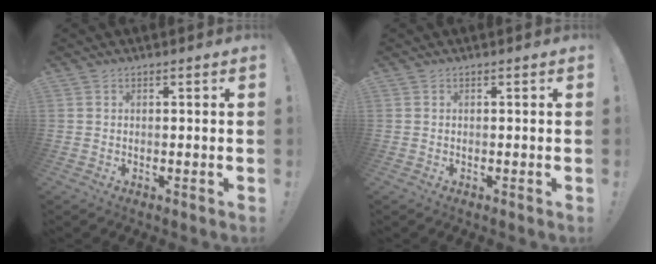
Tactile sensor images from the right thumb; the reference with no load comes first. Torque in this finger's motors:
{"motor_torque": [0.00, -0.02, -0.08, 0.01, 0.05]}